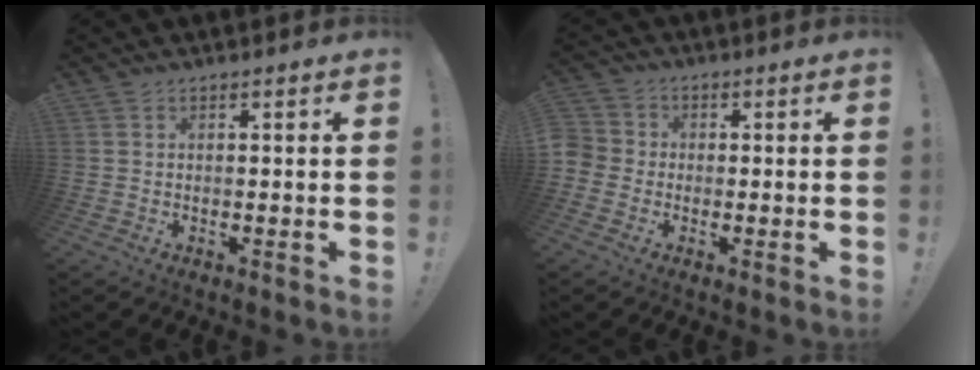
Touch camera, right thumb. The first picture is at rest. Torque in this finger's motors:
{"motor_torque": [0.08, 1.31, 1.50, -0.23, 0.62]}